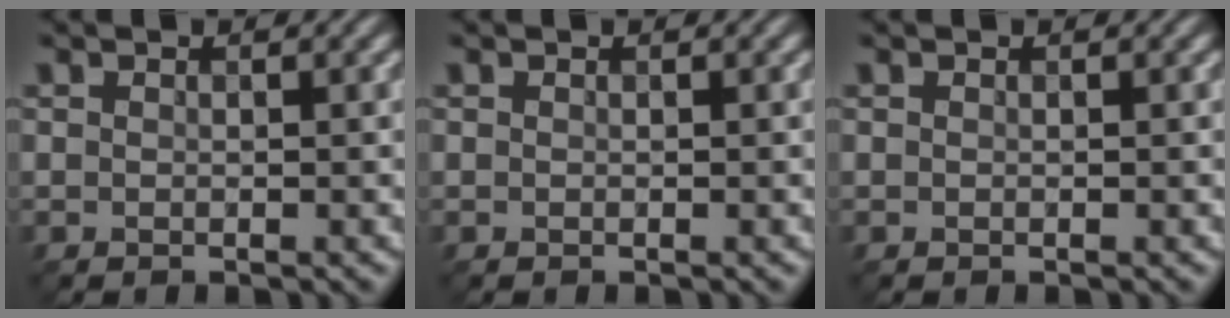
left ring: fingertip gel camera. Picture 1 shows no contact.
{"total": 0.0}
{"total": 0.0}